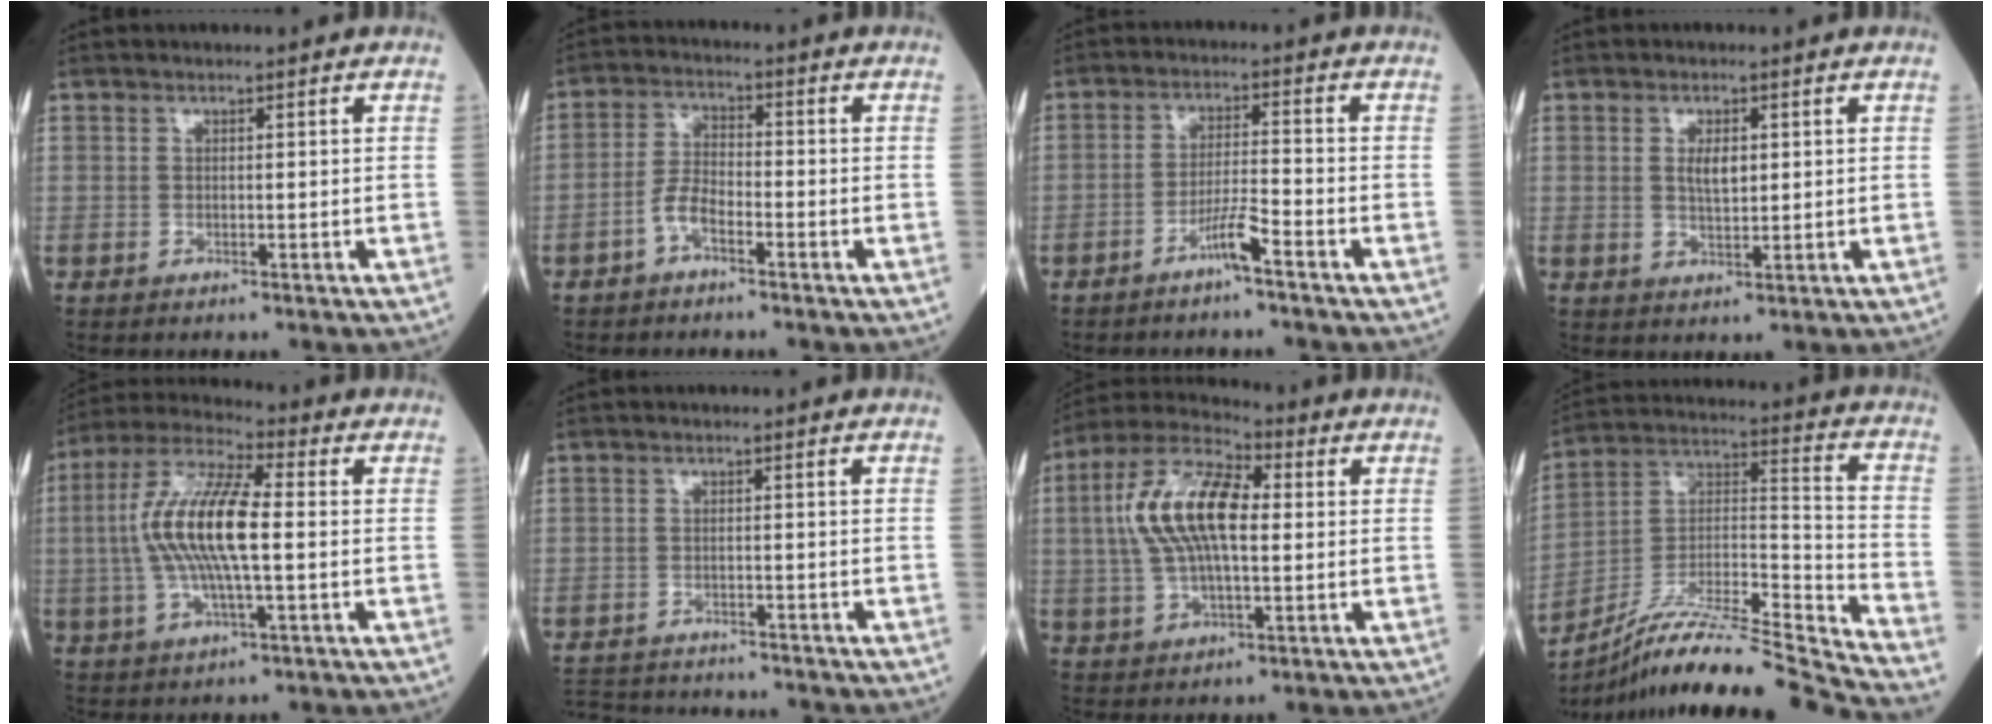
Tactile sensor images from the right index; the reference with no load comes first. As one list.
[{"total": 4.3, "force": [-2.4, 1.7, 3.1], "torque": [-0.065, 0.009, -0.050]}, {"total": 4.3, "force": [-3.0, -0.2, 3.1], "torque": [-0.061, 0.001, -0.058]}, {"total": 3.2, "force": [0.7, 1.2, 2.9], "torque": [-0.052, 0.000, 0.012]}, {"total": 13.5, "force": [-0.2, 2.8, 13.2], "torque": [-0.276, 0.013, -0.008]}, {"total": 9.3, "force": [-8.9, 1.8, 2.1], "torque": [-0.043, 0.001, -0.130]}, {"total": 13.5, "force": [1.6, 5.2, 12.3], "torque": [-0.262, 0.026, 0.026]}, {"total": 22.3, "force": [-20.0, -1.9, 9.6], "torque": [-0.170, 0.004, -0.342]}]